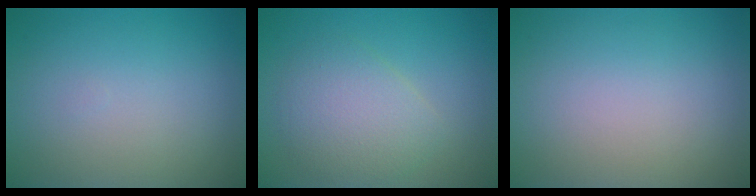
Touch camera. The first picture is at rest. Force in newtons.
{"total": 3.7, "press": 3.7, "slide": 0.2}
{"total": 0.0}